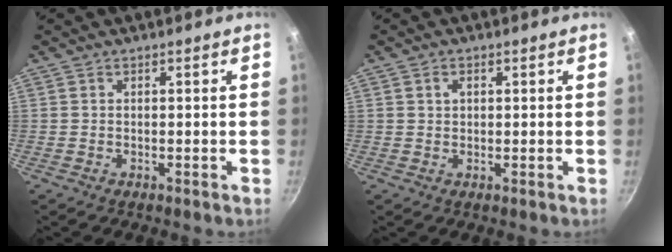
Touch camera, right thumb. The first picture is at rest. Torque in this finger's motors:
{"motor_torque": [-0.34, -0.09, -0.15, -0.14, -0.03]}